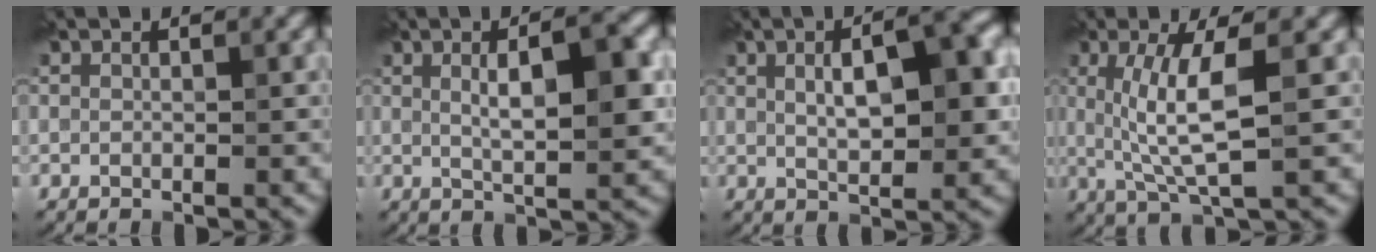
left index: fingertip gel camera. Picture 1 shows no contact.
{"total": 6.2, "force": [1.1, 1.6, 5.9], "torque": [-0.088, 0.007, 0.016]}
{"total": 7.0, "force": [1.5, 2.3, 6.4], "torque": [-0.093, 0.010, 0.022]}
{"total": 5.3, "force": [0.8, 1.0, 5.2], "torque": [-0.106, -0.005, 0.018]}